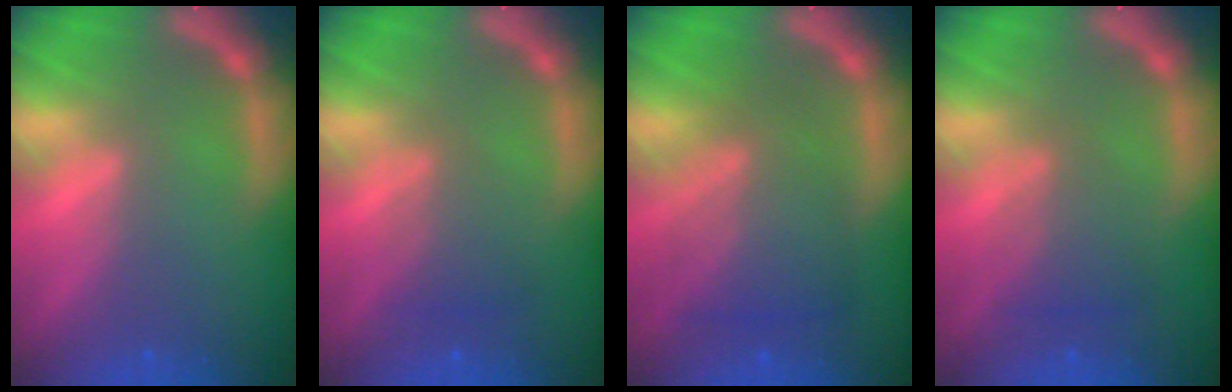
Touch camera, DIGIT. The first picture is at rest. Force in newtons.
{"total": 2.5}
{"total": 6.5}
{"total": 3.0}